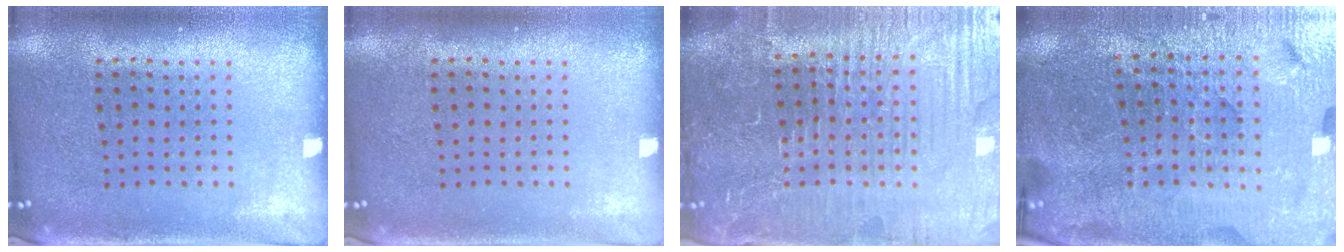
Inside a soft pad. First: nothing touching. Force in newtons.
{"total": 0.0}
{"total": 5.7, "press": 5.3, "slide": 2.2}
{"total": 5.4, "press": 5.0, "slide": 1.9}